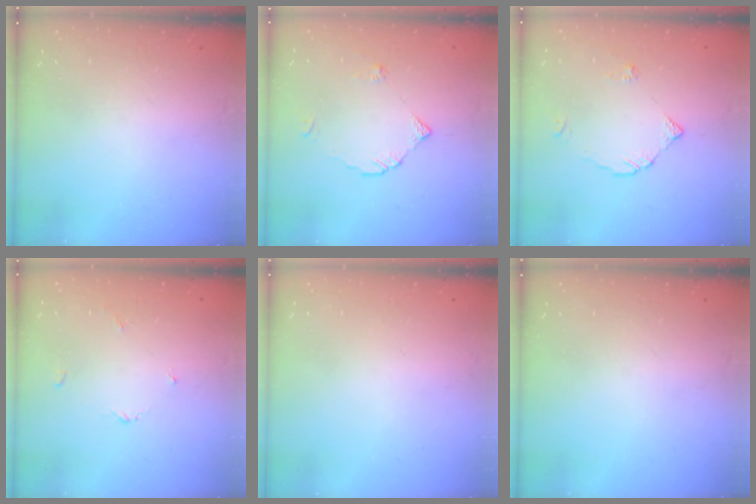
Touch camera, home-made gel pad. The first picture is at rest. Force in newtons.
{"total": 2.9, "press": 2.9, "slide": 0.2}
{"total": 2.9, "press": 2.9, "slide": 0.1}
{"total": 3.0, "press": 2.9, "slide": 0.4}
{"total": 1.9, "press": 1.9, "slide": 0.1}
{"total": 0.0}